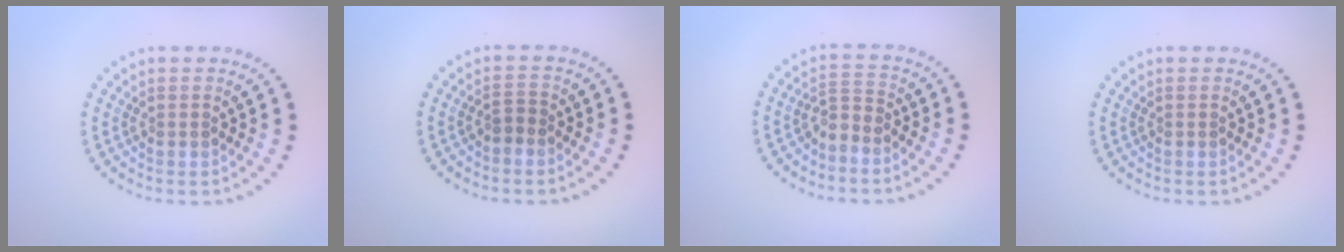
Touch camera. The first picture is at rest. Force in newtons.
{"total": 1.2, "press": 0.9, "slide": 0.8}
{"total": 2.0, "press": 1.4, "slide": 1.5}
{"total": 0.0}